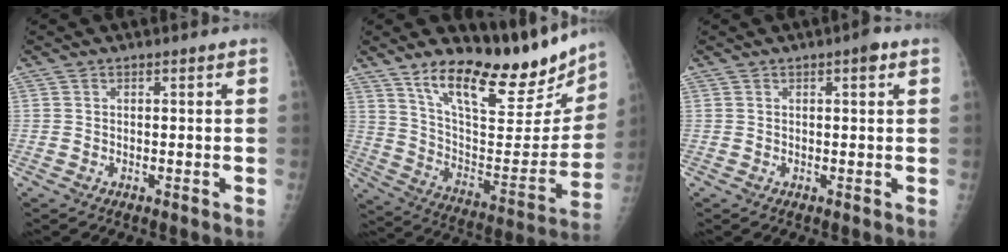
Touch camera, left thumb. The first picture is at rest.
{"total": 24.3, "force": [18.5, 7.5, 13.9], "torque": [-0.166, -0.098, 0.289]}
{"total": 2.2, "force": [1.1, 0.5, 1.9], "torque": [-0.023, 0.000, 0.013]}